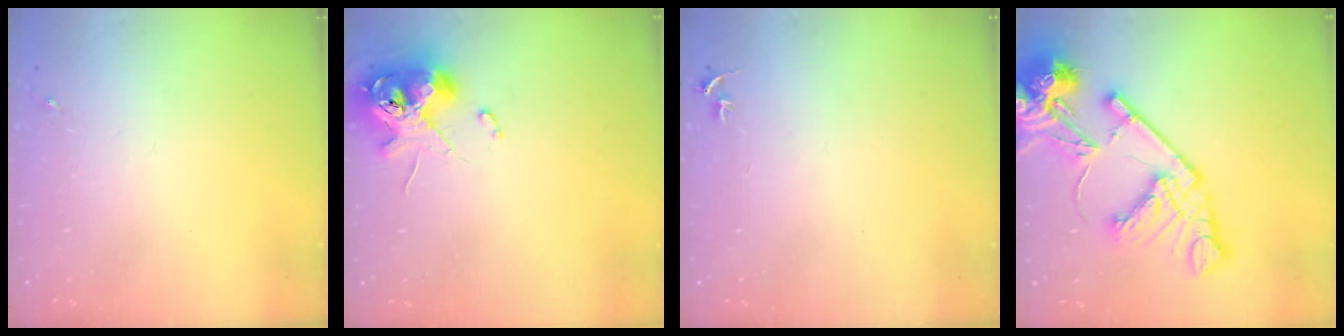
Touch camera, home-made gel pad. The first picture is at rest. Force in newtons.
{"total": 11.9, "press": 11.7, "slide": 2.1}
{"total": 2.7, "press": 2.7, "slide": 0.3}
{"total": 20.6, "press": 20.5, "slide": 2.7}